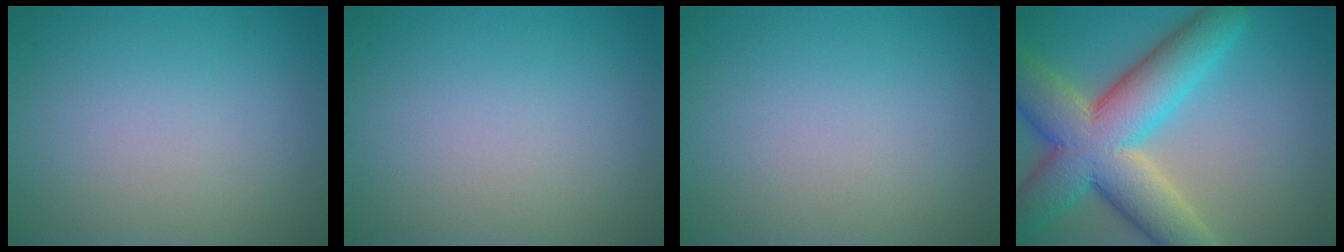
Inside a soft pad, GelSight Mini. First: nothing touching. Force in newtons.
{"total": 0.0}
{"total": 0.0}
{"total": 11.9, "press": 11.8, "slide": 0.5}